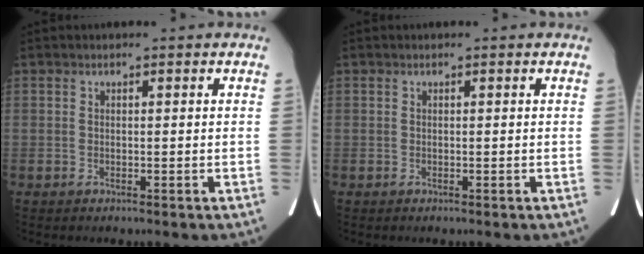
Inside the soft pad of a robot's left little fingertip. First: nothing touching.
{"total": 0.0}